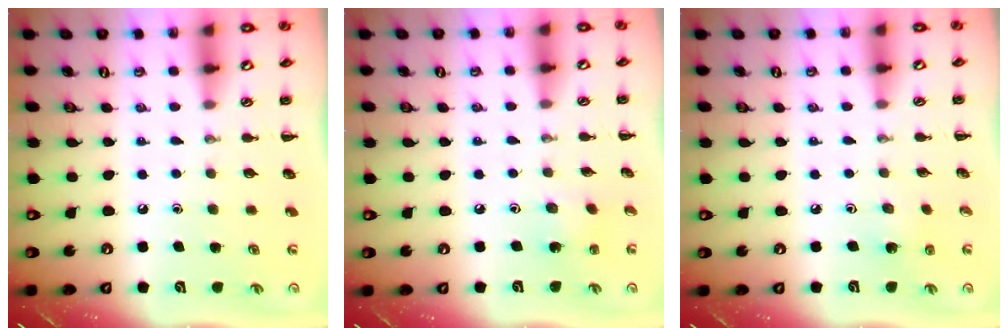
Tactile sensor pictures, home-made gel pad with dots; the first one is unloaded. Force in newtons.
{"total": 1.6, "press": 1.5, "slide": 0.6}
{"total": 2.6, "press": 2.4, "slide": 0.8}